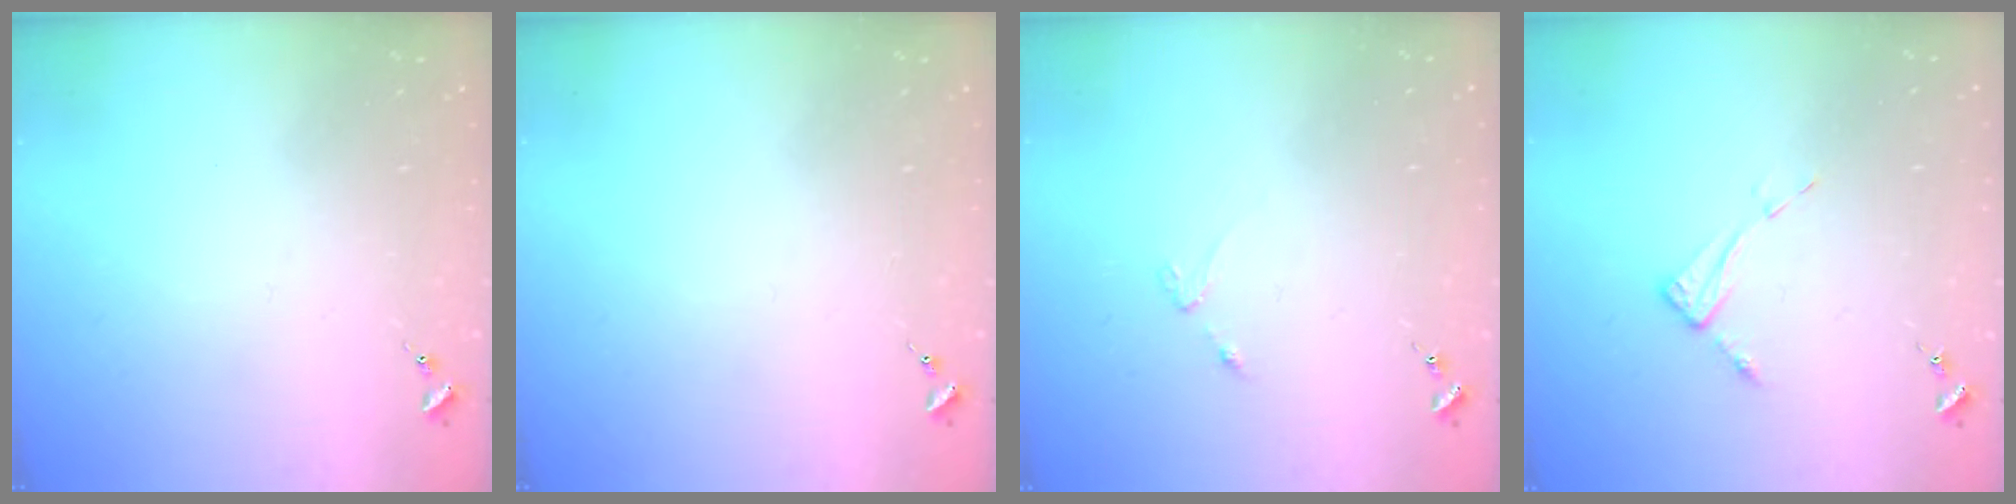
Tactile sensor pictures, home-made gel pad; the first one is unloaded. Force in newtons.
{"total": 0.0}
{"total": 2.3, "press": 2.3, "slide": 0.3}
{"total": 5.4, "press": 5.3, "slide": 0.5}